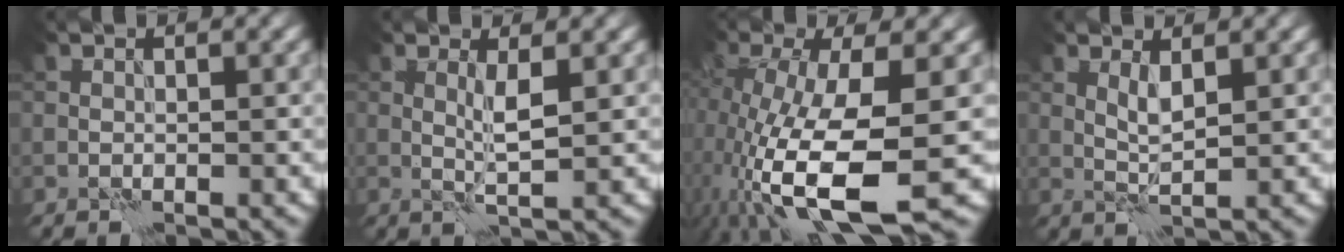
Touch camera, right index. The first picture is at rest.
{"total": 2.3, "force": [0.5, 0.2, 2.2], "torque": [-0.045, -0.003, 0.009]}
{"total": 12.1, "force": [-3.3, 4.5, 10.7], "torque": [-0.222, -0.029, -0.053]}
{"total": 1.9, "force": [0.8, 0.4, 1.7], "torque": [-0.040, -0.001, 0.018]}